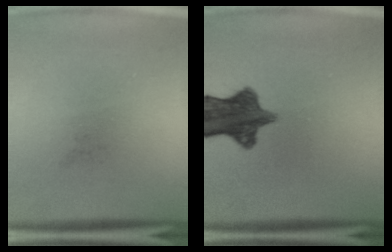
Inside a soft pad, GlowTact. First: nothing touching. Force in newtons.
{"total": 10.1}